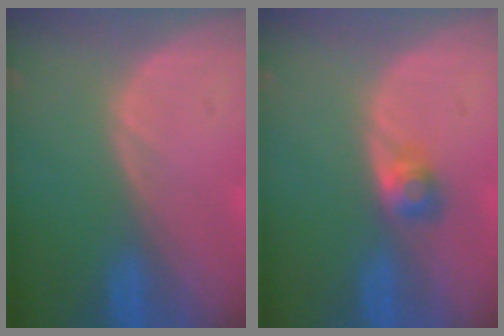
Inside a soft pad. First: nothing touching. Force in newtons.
{"total": 2.6, "press": 2.4, "slide": 1.0}